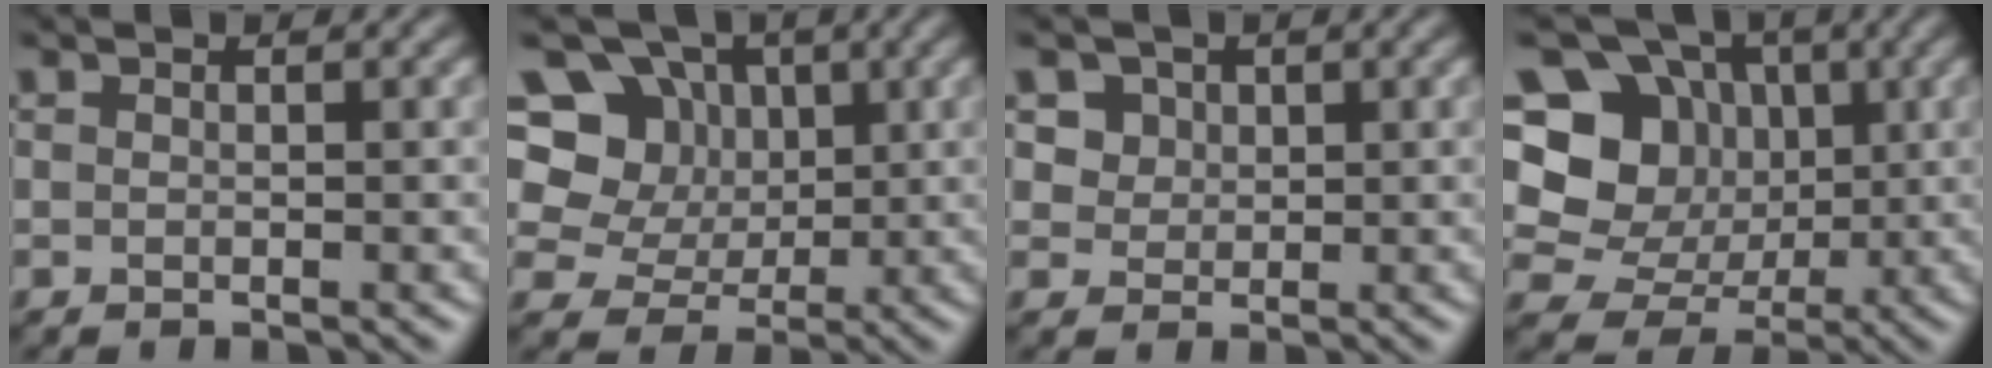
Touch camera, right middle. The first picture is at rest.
{"total": 10.1, "force": [3.4, 8.5, 4.2], "torque": [-0.082, 0.023, 0.047]}
{"total": 4.5, "force": [2.3, 3.4, 1.8], "torque": [-0.043, 0.004, 0.035]}
{"total": 12.7, "force": [2.1, 11.4, 5.2], "torque": [-0.140, 0.042, 0.020]}